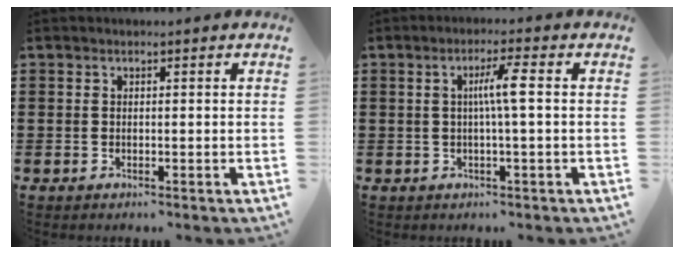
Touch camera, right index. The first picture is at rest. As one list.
[{"total": 4.2, "force": [0.2, -0.2, 4.2], "torque": [-0.079, 0.000, -0.003]}]